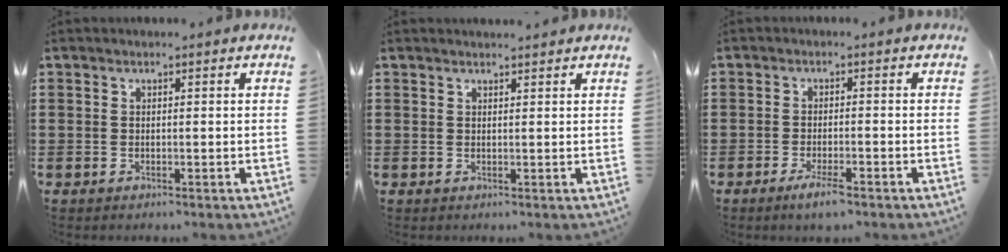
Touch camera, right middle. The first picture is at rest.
{"total": 0.9, "force": [0.9, -0.1, 0.1], "torque": [0.005, -0.005, 0.015]}
{"total": 3.3, "force": [-2.1, 0.5, 2.5], "torque": [-0.044, -0.003, -0.037]}